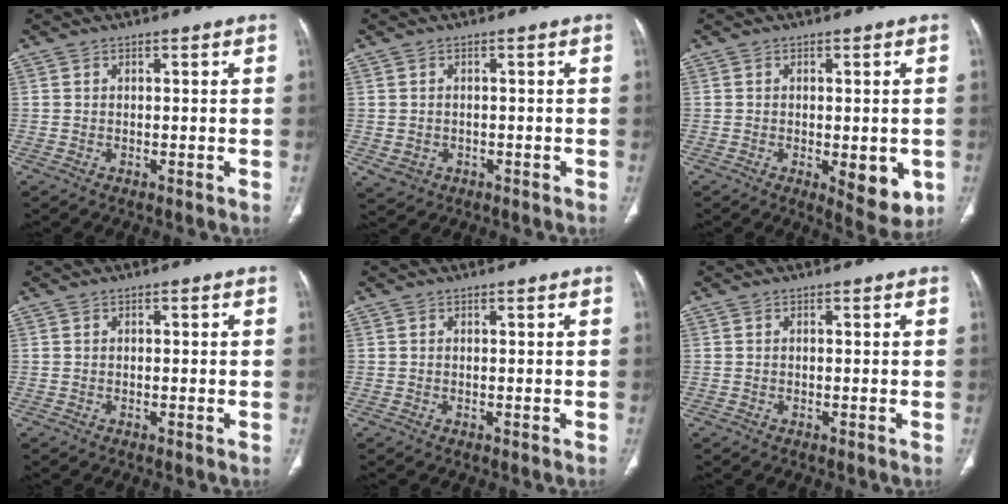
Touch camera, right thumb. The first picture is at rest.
{"total": 3.1, "force": [-0.8, 2.8, 1.1], "torque": [-0.019, 0.004, 0.001]}
{"total": 7.5, "force": [-1.8, 3.3, 6.4], "torque": [-0.065, -0.013, -0.014]}
{"total": 0.0}
{"total": 0.0}
{"total": 0.0}